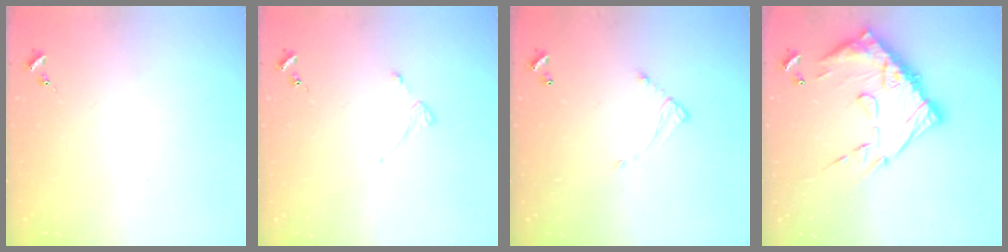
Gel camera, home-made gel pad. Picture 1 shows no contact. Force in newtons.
{"total": 2.2, "press": 2.1, "slide": 0.4}
{"total": 4.3, "press": 4.3, "slide": 0.2}
{"total": 19.1, "press": 19.0, "slide": 1.7}